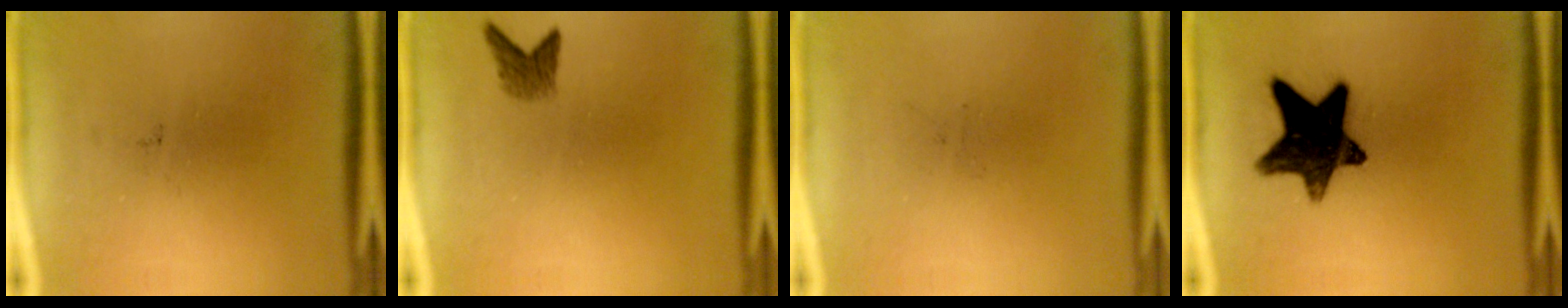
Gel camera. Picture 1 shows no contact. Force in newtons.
{"total": 2.0}
{"total": 0.0}
{"total": 13.7}